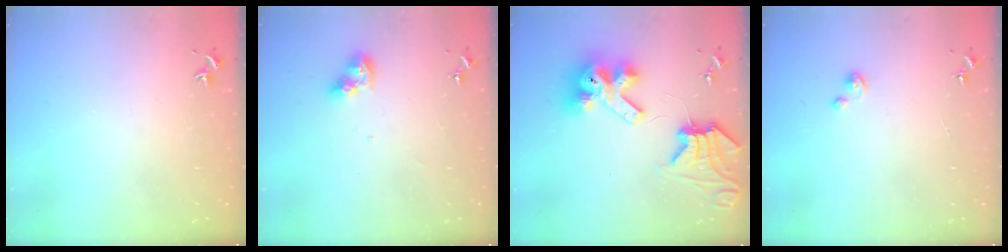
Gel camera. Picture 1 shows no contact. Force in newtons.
{"total": 8.2, "press": 8.2, "slide": 0.5}
{"total": 15.8, "press": 15.7, "slide": 1.8}
{"total": 1.5, "press": 1.5, "slide": 0.2}